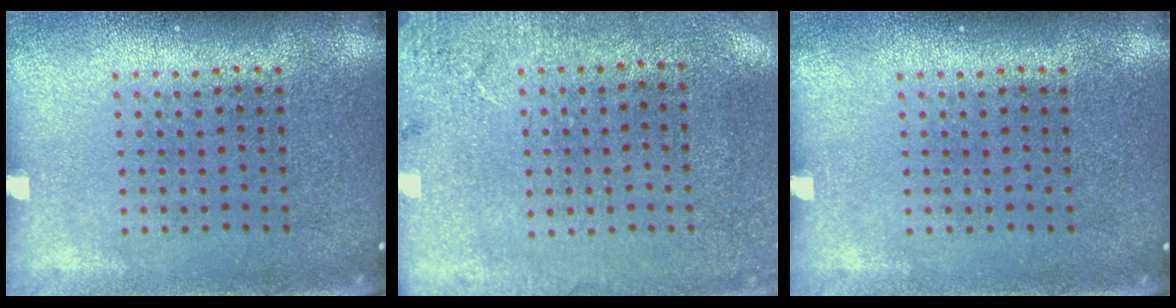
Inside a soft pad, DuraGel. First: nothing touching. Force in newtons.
{"total": 2.7, "press": 2.2, "slide": 1.5}
{"total": 0.0}